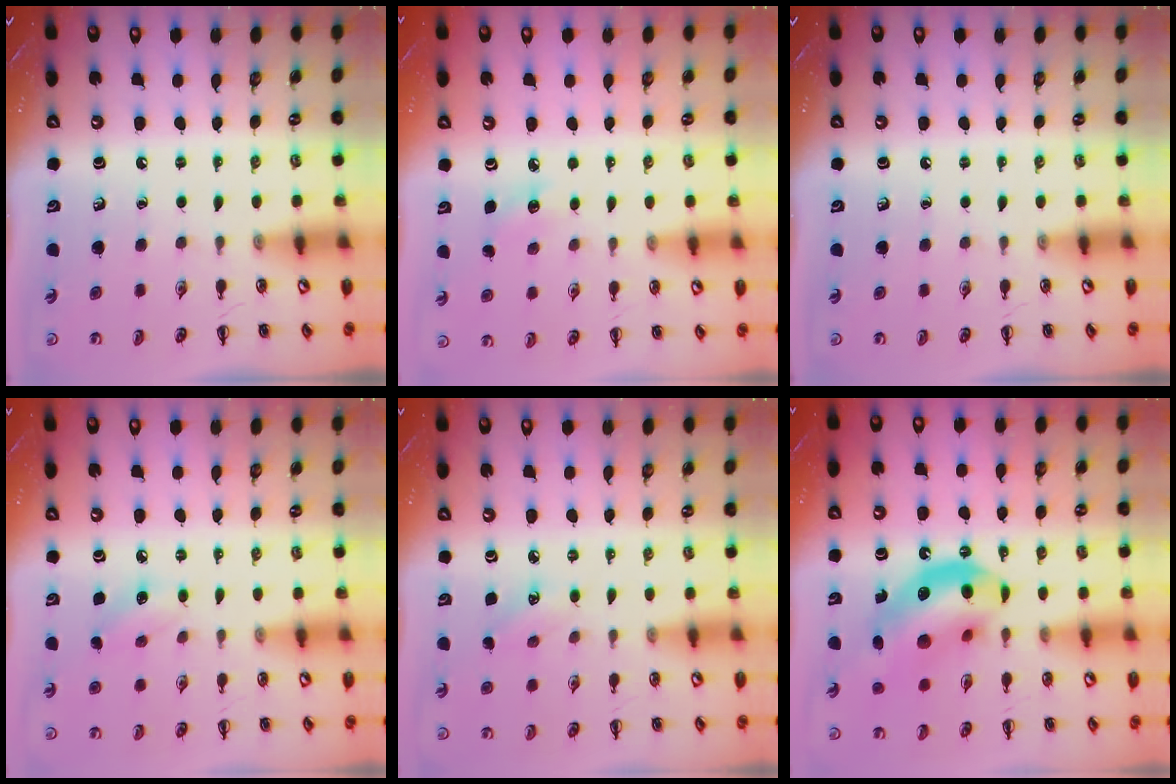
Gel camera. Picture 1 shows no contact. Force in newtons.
{"total": 5.3, "press": 5.1, "slide": 1.5}
{"total": 0.0}
{"total": 7.0, "press": 6.8, "slide": 1.6}
{"total": 4.5, "press": 4.3, "slide": 1.2}
{"total": 15.5, "press": 14.9, "slide": 4.2}